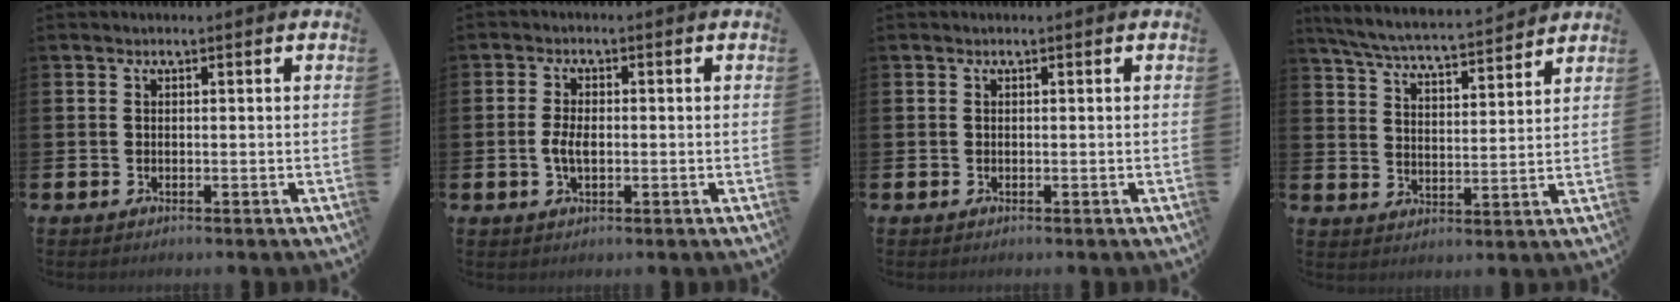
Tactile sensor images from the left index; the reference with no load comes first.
{"total": 3.0, "force": [-0.3, 1.6, 2.6], "torque": [-0.052, 0.001, -0.011]}
{"total": 0.0}
{"total": 6.1, "force": [5.9, 0.3, 1.8], "torque": [-0.055, -0.042, 0.100]}